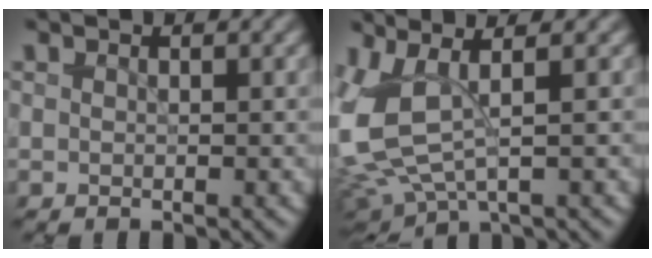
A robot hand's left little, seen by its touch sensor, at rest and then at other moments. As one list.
[{"total": 5.9, "force": [0.6, 2.6, 5.3], "torque": [-0.142, -0.009, 0.019]}]